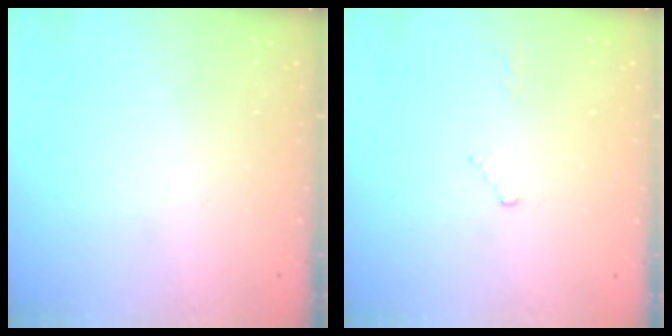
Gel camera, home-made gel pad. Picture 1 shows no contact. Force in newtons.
{"total": 2.6, "press": 2.6, "slide": 0.3}